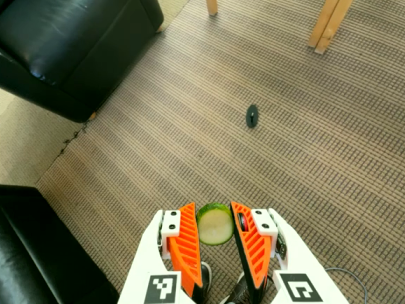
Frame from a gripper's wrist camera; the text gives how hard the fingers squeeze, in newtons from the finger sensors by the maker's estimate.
{"total": 10.3, "left": 10.8, "right": 9.8}